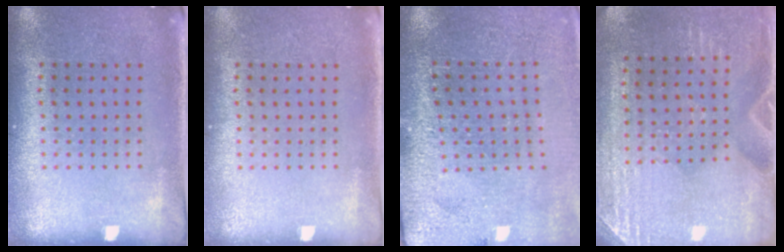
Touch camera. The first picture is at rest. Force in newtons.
{"total": 0.0}
{"total": 2.8, "press": 2.8, "slide": 0.2}
{"total": 2.9, "press": 2.8, "slide": 0.8}